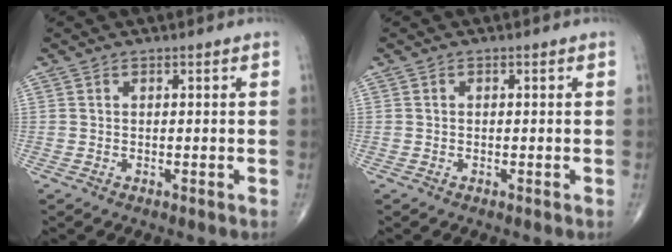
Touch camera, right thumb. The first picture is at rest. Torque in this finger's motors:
{"motor_torque": [-0.13, 0.06, -0.14, 0.00, -0.03]}